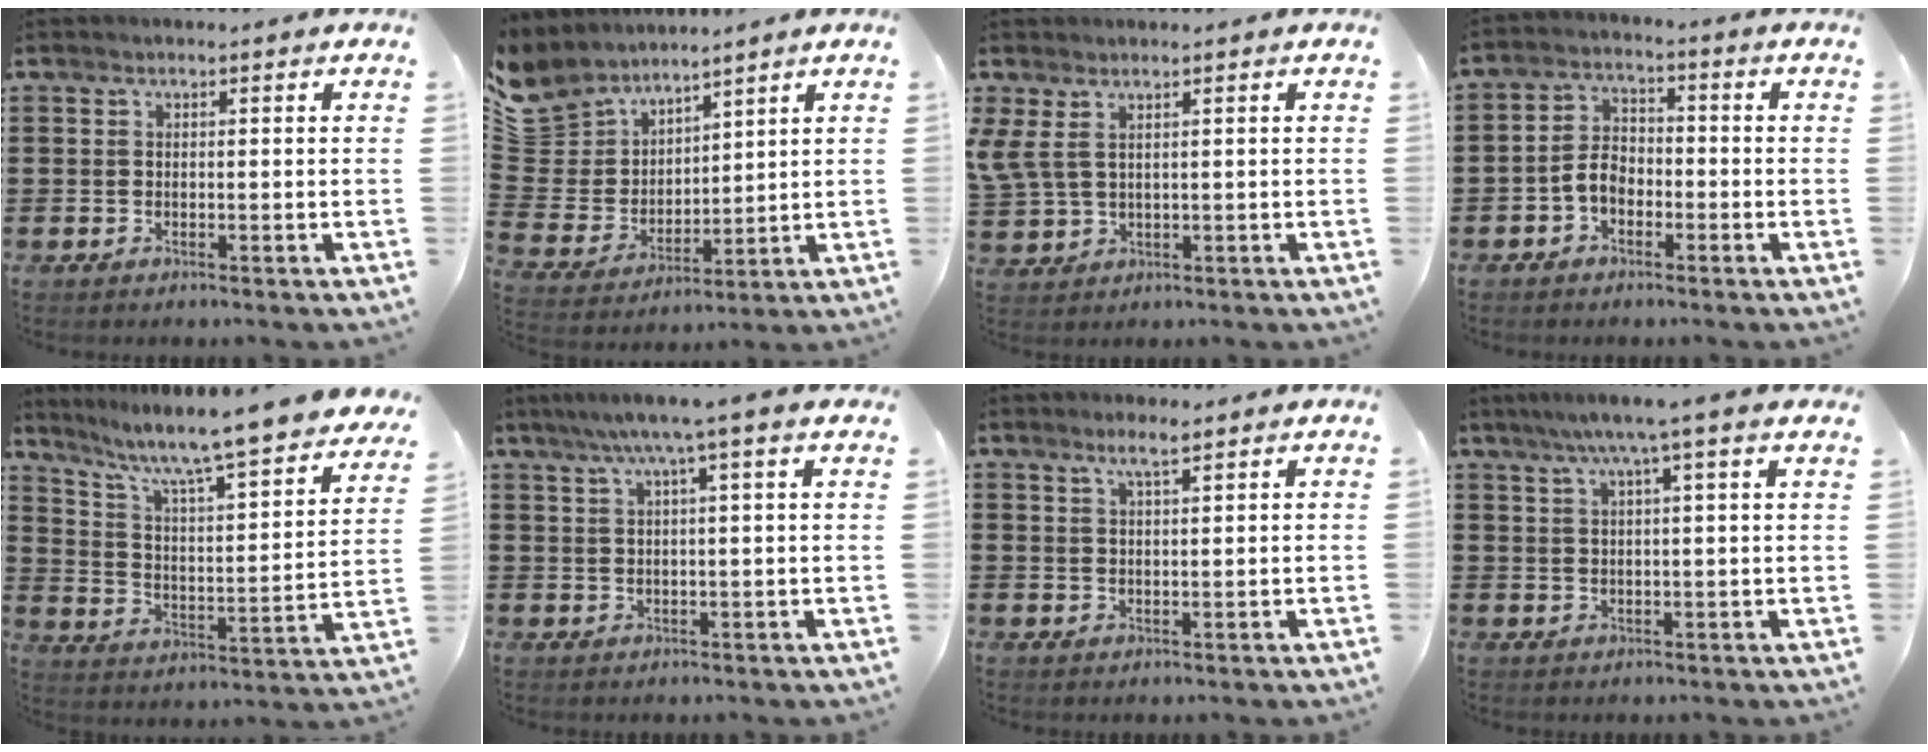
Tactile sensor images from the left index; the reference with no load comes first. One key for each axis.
{"total": 8.0, "fx": 6.7, "fy": 4.2, "fz": -0.5, "tx": -0.045, "ty": -0.052, "tz": 0.131}
{"total": 3.0, "fx": 1.5, "fy": 1.1, "fz": 2.3, "tx": -0.068, "ty": -0.003, "tz": 0.023}
{"total": 4.3, "fx": -2.0, "fy": 2.7, "fz": 2.6, "tx": -0.064, "ty": 0.008, "tz": -0.044}
{"total": 8.1, "fx": 6.9, "fy": -0.3, "fz": 4.2, "tx": -0.111, "ty": -0.062, "tz": 0.107}
{"total": 5.1, "fx": 3.2, "fy": -0.4, "fz": 4.0, "tx": -0.087, "ty": -0.001, "tz": 0.053}
{"total": 2.7, "fx": 2.1, "fy": 0.3, "fz": 1.8, "tx": -0.039, "ty": 0.004, "tz": 0.036}
{"total": 5.0, "fx": 3.4, "fy": -0.5, "fz": 3.7, "tx": -0.081, "ty": -0.003, "tz": 0.057}